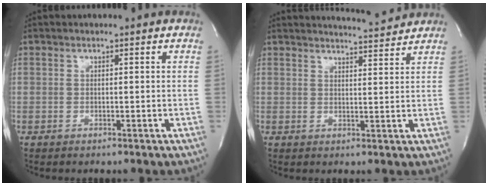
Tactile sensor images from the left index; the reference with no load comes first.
{"total": 5.8, "force": [5.7, -0.2, 0.7], "torque": [-0.021, -0.005, 0.073]}